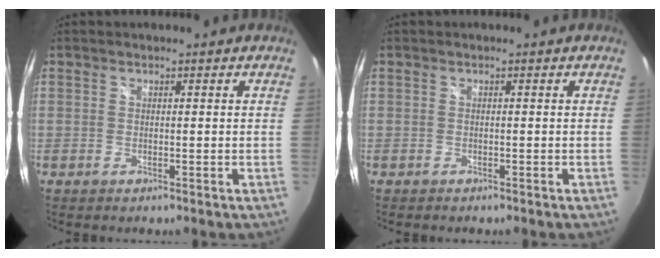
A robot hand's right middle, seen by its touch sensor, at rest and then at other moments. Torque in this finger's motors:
{"motor_torque": [-0.48, 0.06, 0.06, -0.01]}